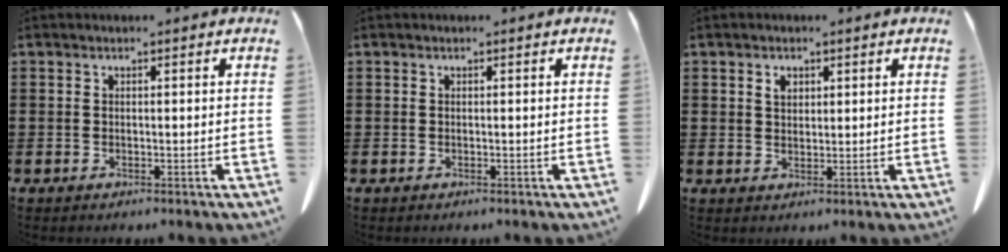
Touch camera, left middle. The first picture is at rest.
{"total": 0.0}
{"total": 1.9, "force": [1.1, 1.1, 1.1], "torque": [-0.017, 0.000, 0.019]}